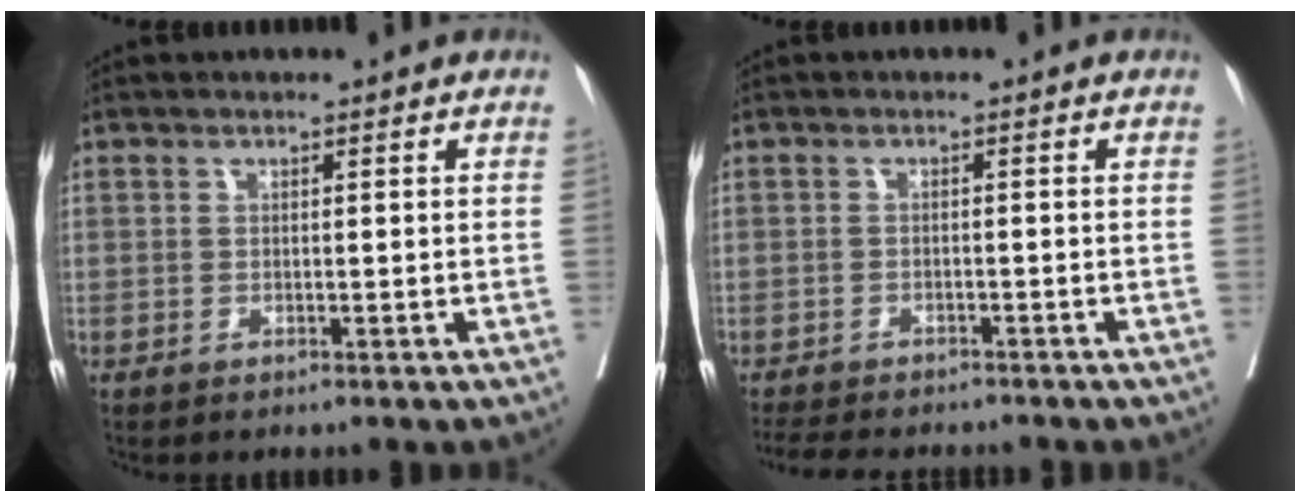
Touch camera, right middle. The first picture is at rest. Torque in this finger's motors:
{"motor_torque": [0.68, -0.83, 0.00, 0.02]}